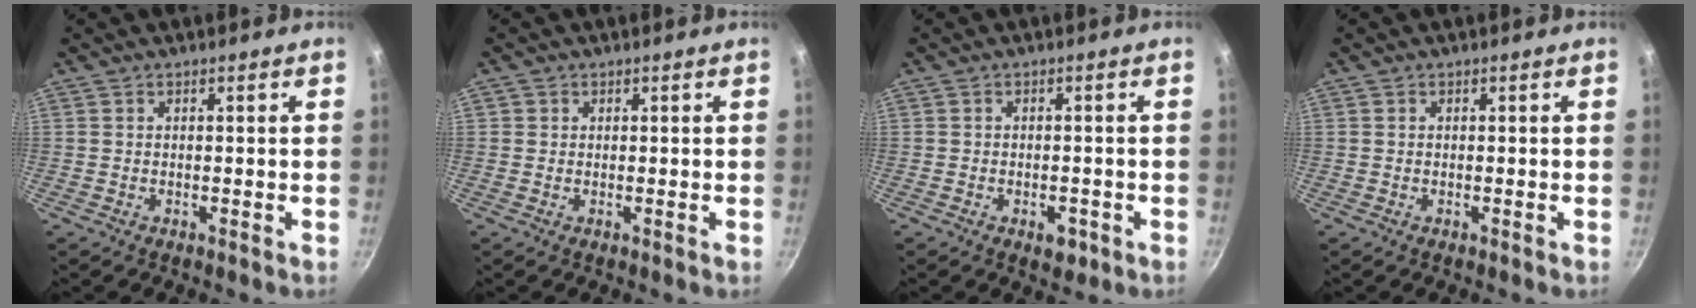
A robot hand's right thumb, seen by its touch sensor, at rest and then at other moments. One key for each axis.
{"total": 0.8, "fx": 0.2, "fy": 0.8, "fz": 0.1, "tx": 0.003, "ty": 0.000, "tz": 0.000}
{"total": 3.4, "fx": -1.5, "fy": 2.1, "fz": 2.3, "tx": -0.022, "ty": 0.011, "tz": -0.013}
{"total": 0.0}